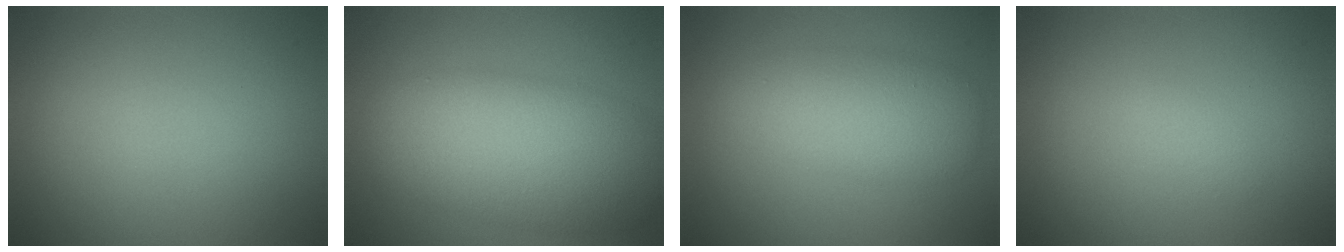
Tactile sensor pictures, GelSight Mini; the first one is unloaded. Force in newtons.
{"total": 8.5, "press": 8.5, "slide": 0.6}
{"total": 4.4, "press": 4.4, "slide": 0.2}
{"total": 0.6, "press": 0.6, "slide": 0.0}